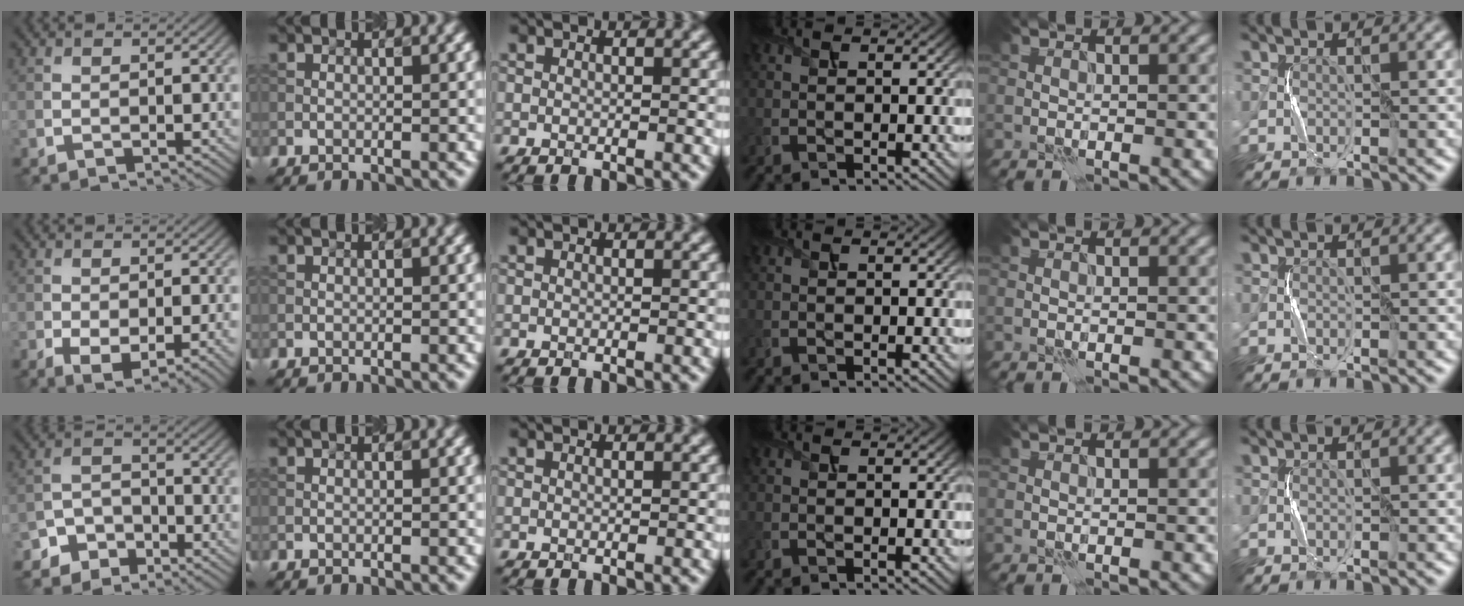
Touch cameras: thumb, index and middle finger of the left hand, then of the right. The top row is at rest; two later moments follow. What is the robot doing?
{"motion": "squeeze", "object": "air blower"}